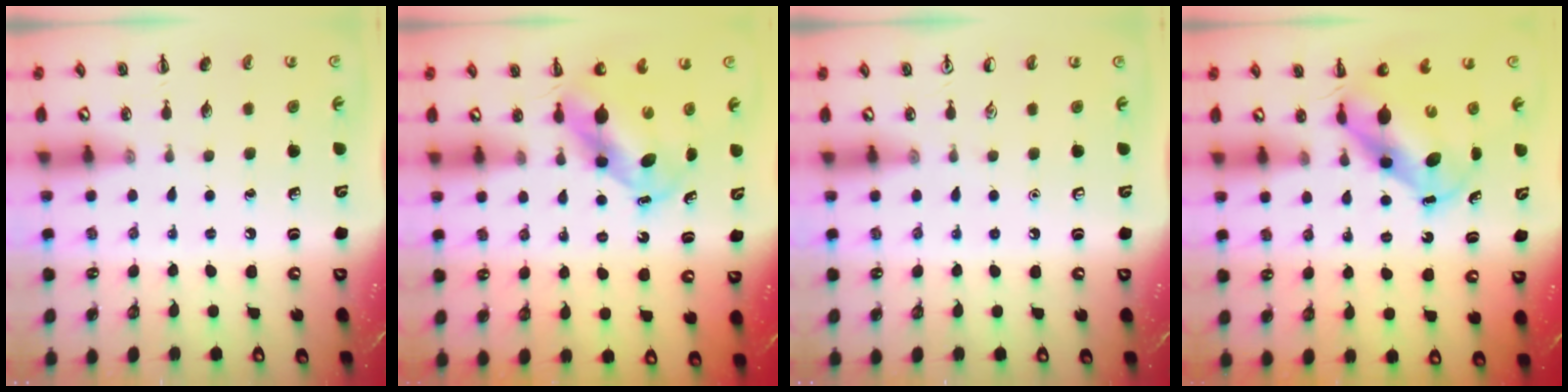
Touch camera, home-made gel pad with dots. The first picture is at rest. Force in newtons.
{"total": 5.3, "press": 5.1, "slide": 1.4}
{"total": 0.0}
{"total": 6.5, "press": 6.3, "slide": 1.4}